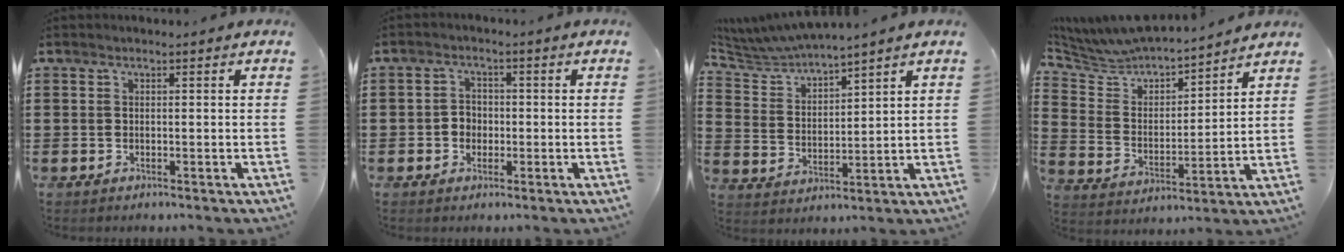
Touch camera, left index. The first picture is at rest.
{"total": 2.5, "force": [-0.7, 2.2, 0.8], "torque": [-0.024, 0.005, -0.019]}
{"total": 4.7, "force": [4.7, 0.3, 0.7], "torque": [-0.041, -0.025, 0.079]}
{"total": 5.6, "force": [5.5, 1.0, 0.2], "torque": [-0.042, -0.046, 0.089]}